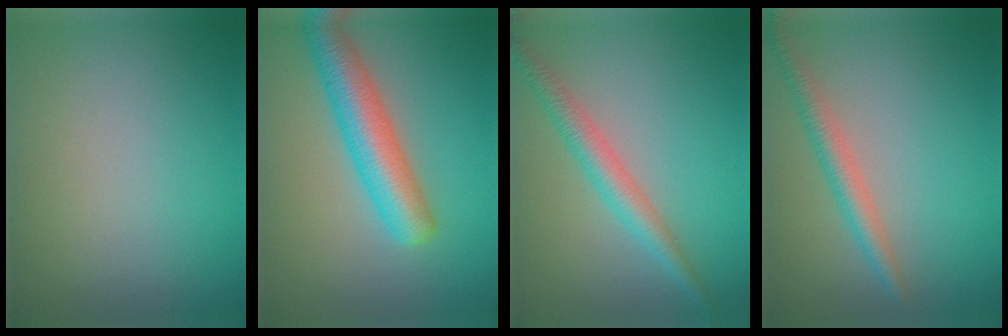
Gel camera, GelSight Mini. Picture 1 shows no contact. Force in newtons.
{"total": 5.7, "press": 5.7, "slide": 0.3}
{"total": 3.2, "press": 3.2, "slide": 0.0}
{"total": 2.7, "press": 2.7, "slide": 0.1}